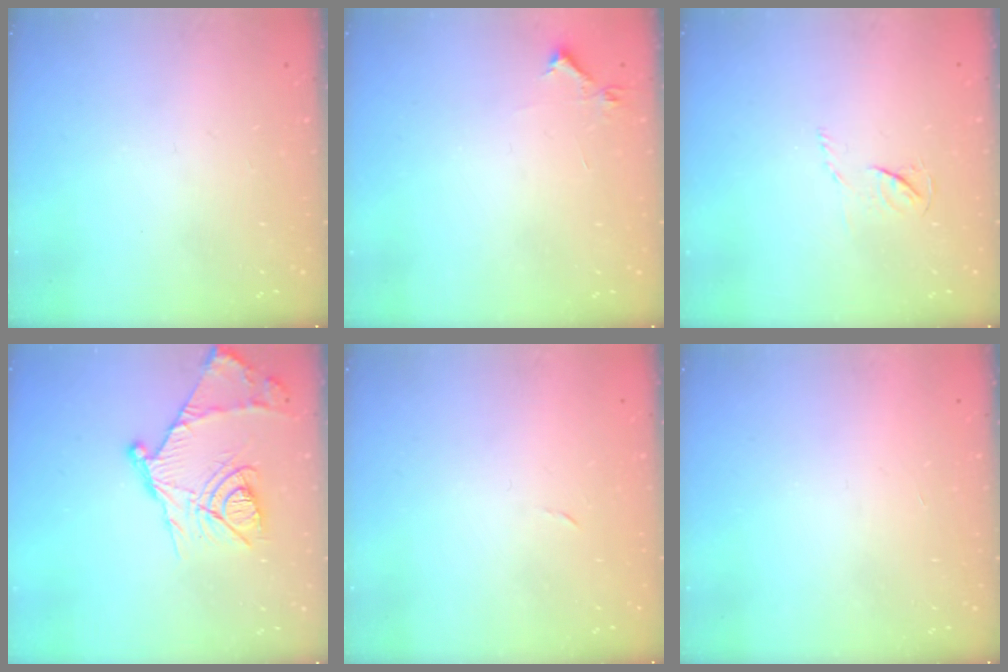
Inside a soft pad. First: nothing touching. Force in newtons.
{"total": 3.9, "press": 3.8, "slide": 0.6}
{"total": 3.9, "press": 3.8, "slide": 0.4}
{"total": 17.6, "press": 17.6, "slide": 1.2}
{"total": 2.3, "press": 2.3, "slide": 0.4}
{"total": 1.7, "press": 1.7, "slide": 0.1}